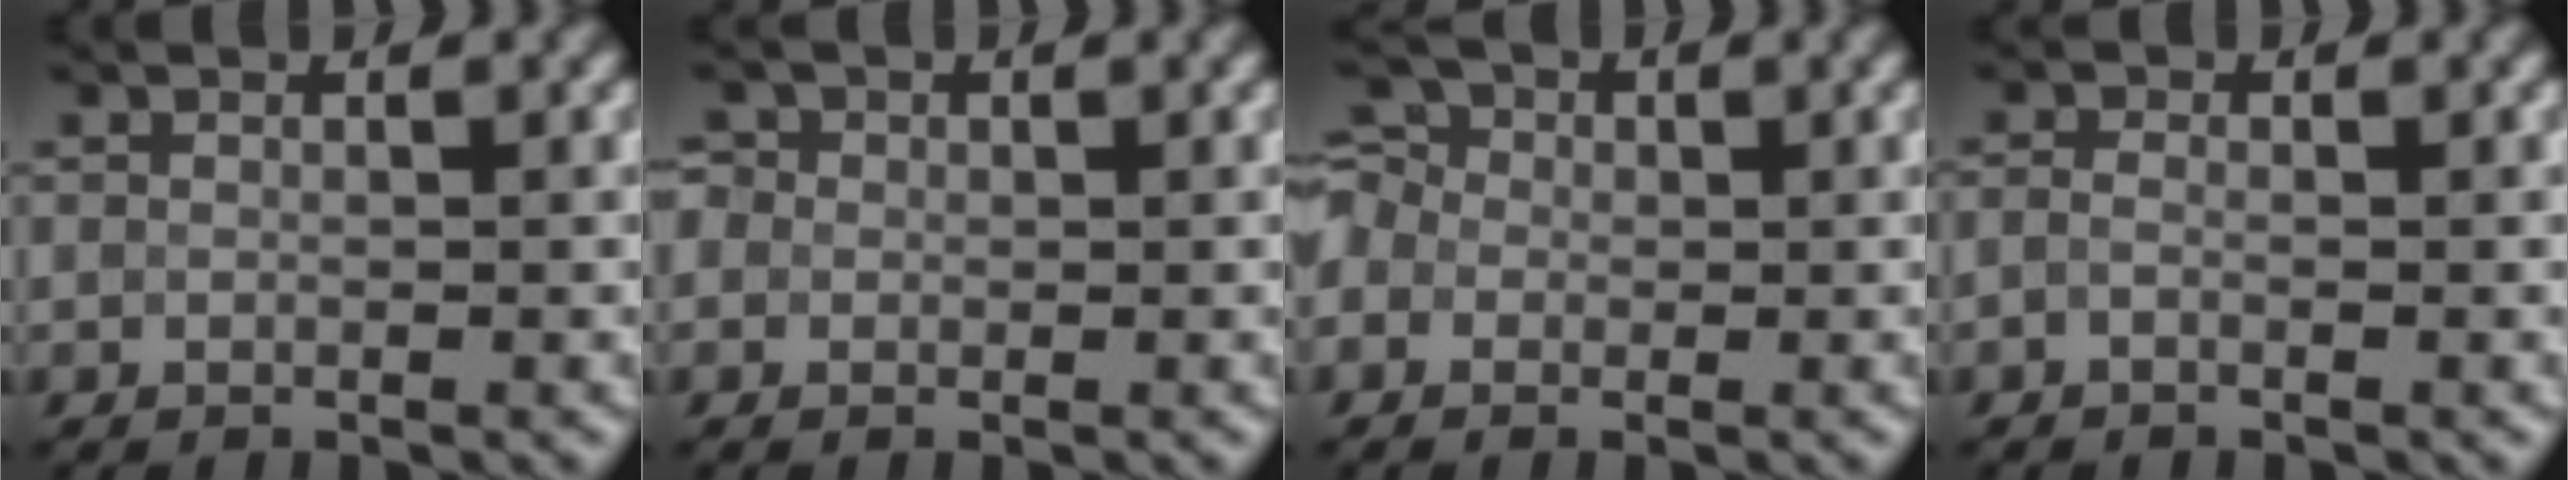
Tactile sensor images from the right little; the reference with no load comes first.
{"total": 2.4, "force": [0.9, 2.0, 0.9], "torque": [-0.003, 0.021, -0.007]}
{"total": 6.0, "force": [0.5, 5.3, 2.9], "torque": [-0.059, 0.033, -0.035]}
{"total": 0.9, "force": [-0.4, 0.4, 0.6], "torque": [-0.016, -0.006, -0.016]}